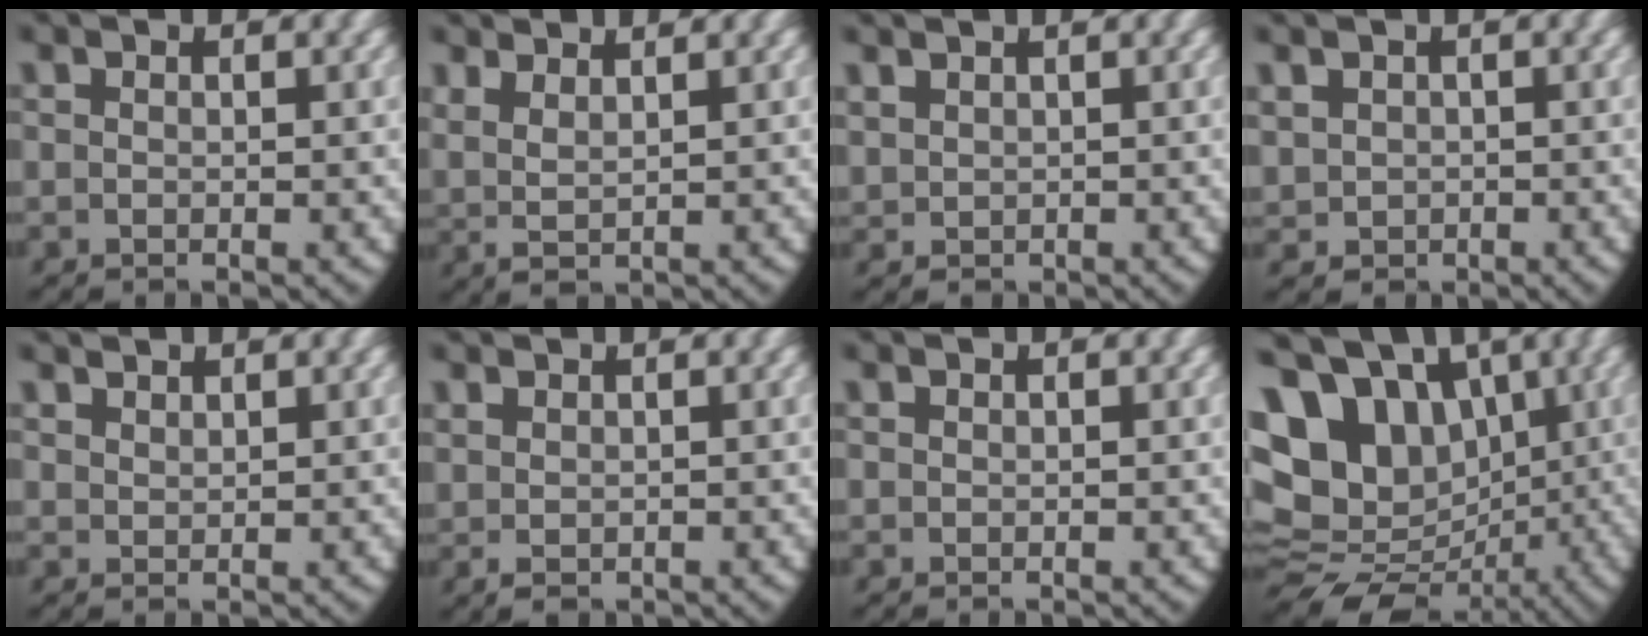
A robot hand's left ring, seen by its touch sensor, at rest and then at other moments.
{"total": 3.5, "force": [1.9, 2.1, 2.0], "torque": [-0.050, -0.005, 0.041]}
{"total": 1.3, "force": [0.8, 1.0, 0.3], "torque": [-0.021, -0.011, 0.031]}
{"total": 3.1, "force": [0.2, 2.9, 1.0], "torque": [-0.038, -0.022, 0.018]}
{"total": 1.6, "force": [1.6, -0.1, 0.1], "torque": [0.000, -0.003, 0.038]}
{"total": 1.0, "force": [0.2, 0.8, 0.5], "torque": [-0.020, -0.016, 0.019]}
{"total": 0.0}
{"total": 18.8, "force": [0.7, 15.4, 10.8], "torque": [-0.235, -0.050, 0.017]}